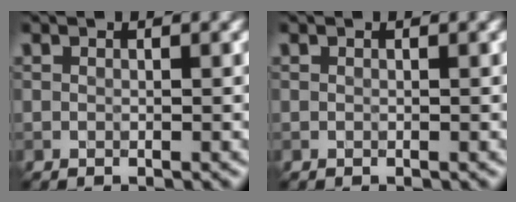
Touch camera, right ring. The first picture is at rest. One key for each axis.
{"total": 0.0}